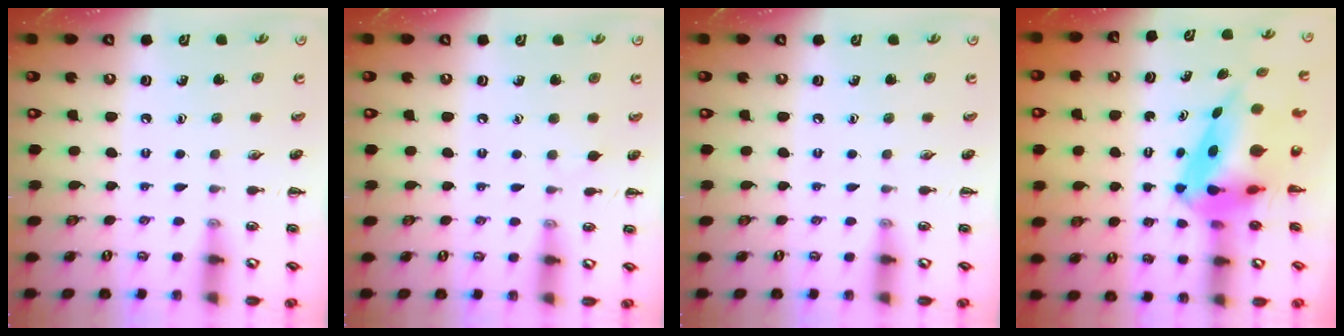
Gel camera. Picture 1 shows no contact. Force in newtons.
{"total": 2.4, "press": 2.3, "slide": 0.9}
{"total": 0.0}
{"total": 8.3, "press": 7.9, "slide": 2.7}